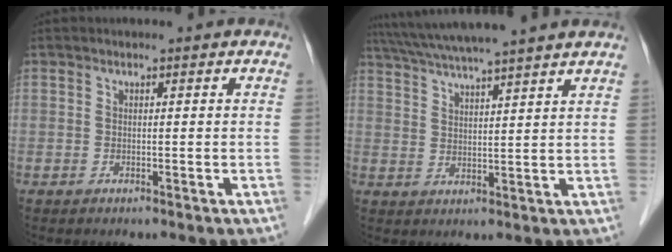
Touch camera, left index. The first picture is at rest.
{"total": 14.0, "force": [12.2, -1.1, 6.7], "torque": [-0.119, 0.023, 0.176]}